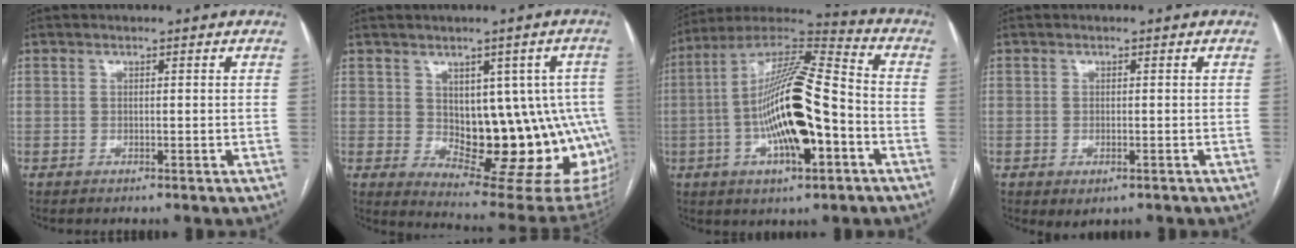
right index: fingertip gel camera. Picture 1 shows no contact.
{"total": 17.7, "force": [-0.7, 8.4, 15.5], "torque": [-0.137, 0.013, 0.017]}
{"total": 18.9, "force": [-4.0, 4.5, 17.9], "torque": [-0.339, 0.008, -0.066]}
{"total": 1.9, "force": [-0.9, 0.9, 1.4], "torque": [-0.021, -0.004, -0.002]}